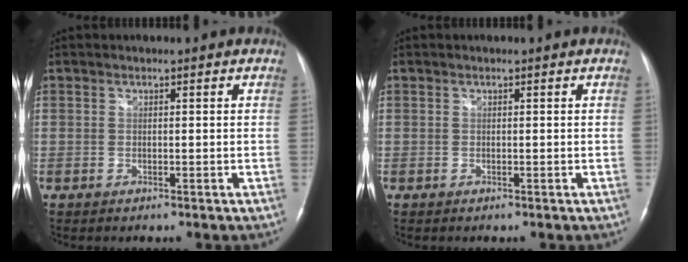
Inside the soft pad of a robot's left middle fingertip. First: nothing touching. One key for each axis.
{"total": 0.0}